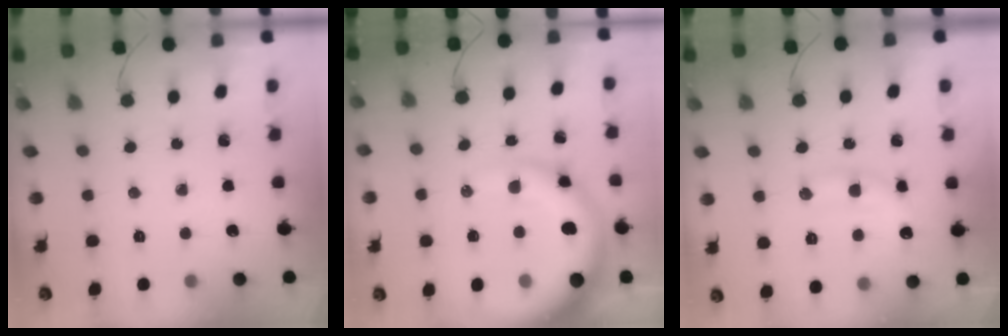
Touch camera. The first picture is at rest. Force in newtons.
{"total": 12.9, "press": 12.3, "slide": 4.0}
{"total": 11.9, "press": 11.9, "slide": 0.1}